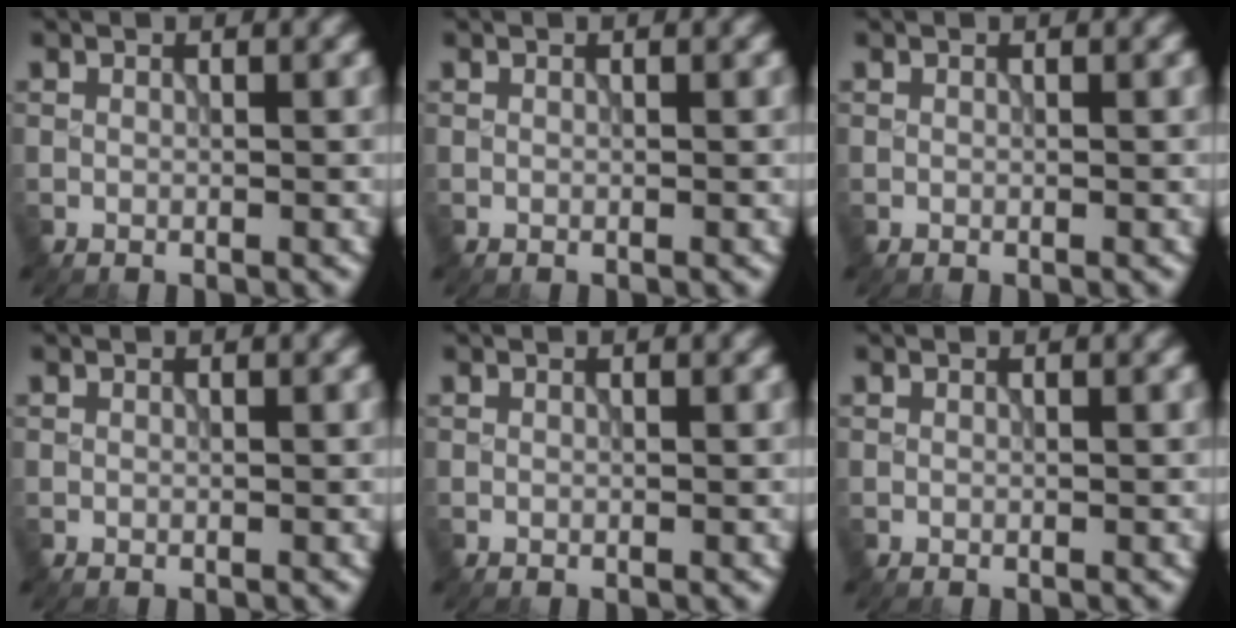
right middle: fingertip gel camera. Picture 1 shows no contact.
{"total": 0.0}
{"total": 0.0}
{"total": 0.0}
{"total": 0.0}
{"total": 0.0}